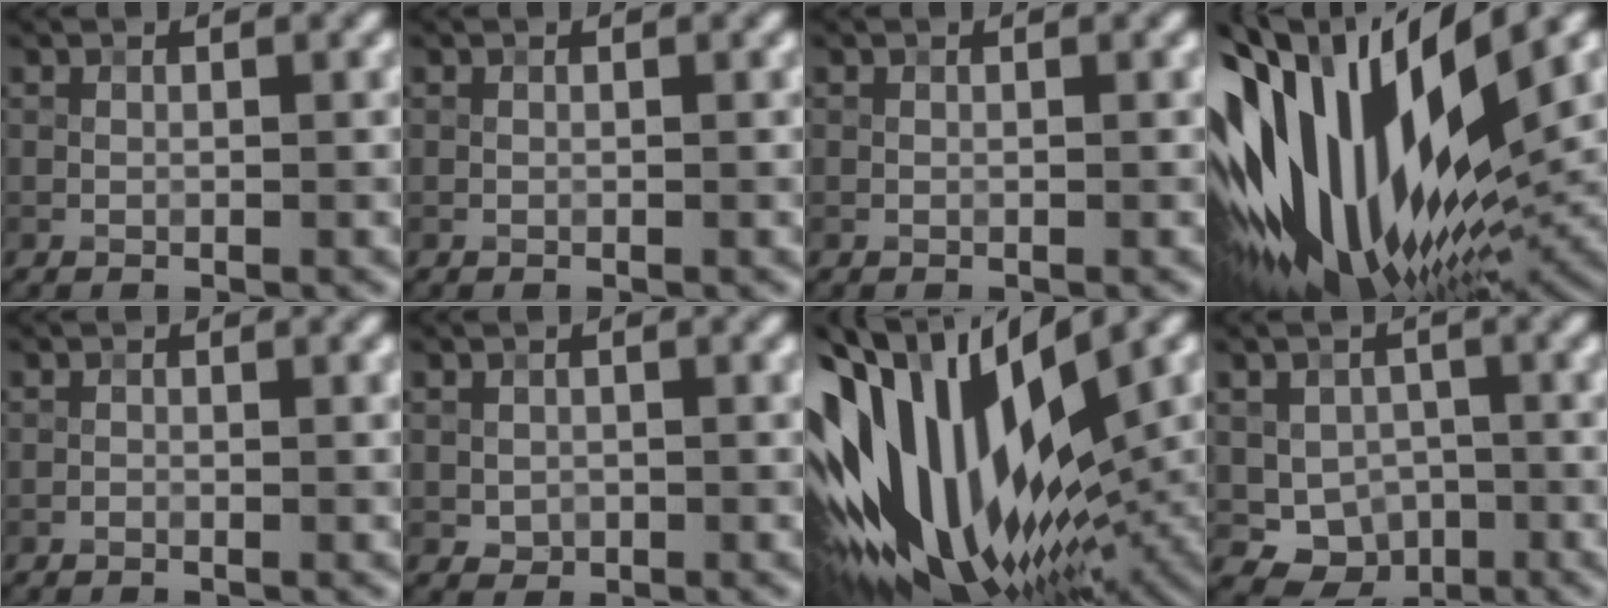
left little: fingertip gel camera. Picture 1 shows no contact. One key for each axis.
{"total": 0.0}
{"total": 0.0}
{"total": 16.9, "fx": 0.6, "fy": 7.5, "fz": 15.1, "tx": -0.288, "ty": -0.013, "tz": 0.004}
{"total": 0.0}
{"total": 1.1, "fx": 0.1, "fy": 1.0, "fz": 0.5, "tx": -0.011, "ty": -0.003, "tz": 0.006}
{"total": 16.9, "fx": -0.1, "fy": 8.9, "fz": 14.4, "tx": -0.275, "ty": -0.005, "tz": -0.005}
{"total": 5.0, "fx": -0.8, "fy": 4.2, "fz": 2.4, "tx": -0.027, "ty": -0.005, "tz": -0.012}